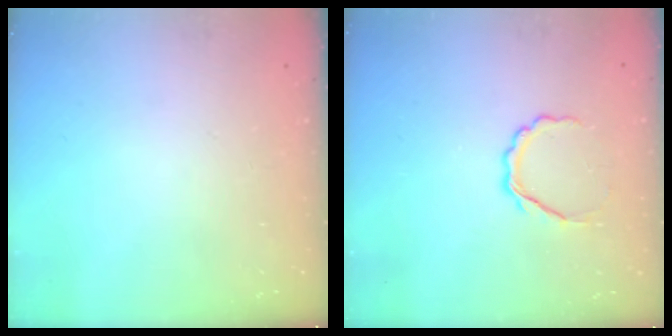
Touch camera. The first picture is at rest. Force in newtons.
{"total": 5.3, "press": 5.1, "slide": 1.2}